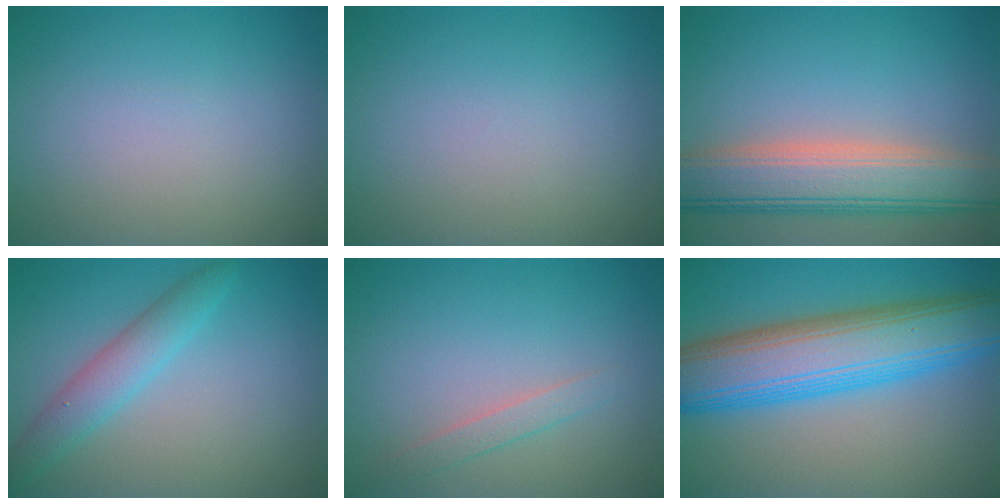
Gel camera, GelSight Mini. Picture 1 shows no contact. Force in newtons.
{"total": 0.0}
{"total": 8.1, "press": 8.1, "slide": 0.5}
{"total": 3.2, "press": 3.2, "slide": 0.0}
{"total": 1.3, "press": 1.3, "slide": 0.1}
{"total": 11.1, "press": 11.1, "slide": 0.1}